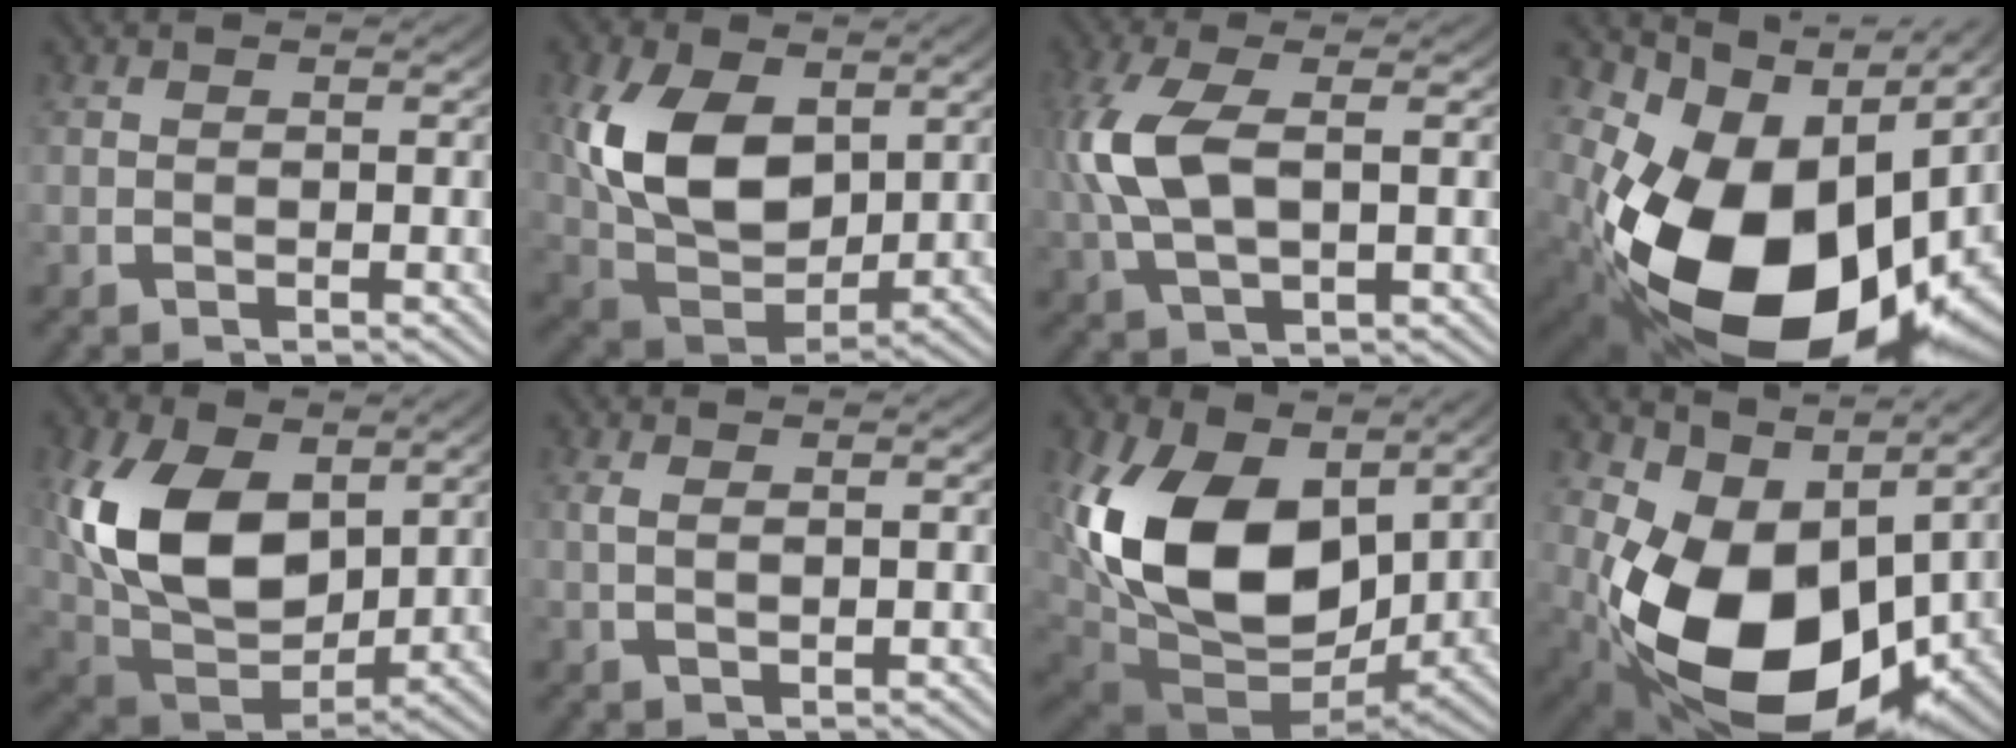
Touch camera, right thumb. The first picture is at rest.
{"total": 10.7, "force": [1.1, 6.9, 8.1], "torque": [-0.186, -0.041, 0.034]}
{"total": 7.0, "force": [0.7, 3.5, 6.0], "torque": [-0.155, -0.009, 0.027]}
{"total": 22.2, "force": [-2.4, 13.4, 17.5], "torque": [-0.311, -0.075, 0.003]}
{"total": 13.0, "force": [0.9, 8.4, 9.9], "torque": [-0.230, -0.053, 0.038]}
{"total": 1.4, "force": [0.8, 0.3, 1.1], "torque": [-0.022, -0.004, 0.023]}
{"total": 17.1, "force": [0.0, 10.8, 13.4], "torque": [-0.314, -0.076, 0.039]}
{"total": 17.4, "force": [-2.4, 11.0, 13.3], "torque": [-0.253, -0.074, -0.003]}